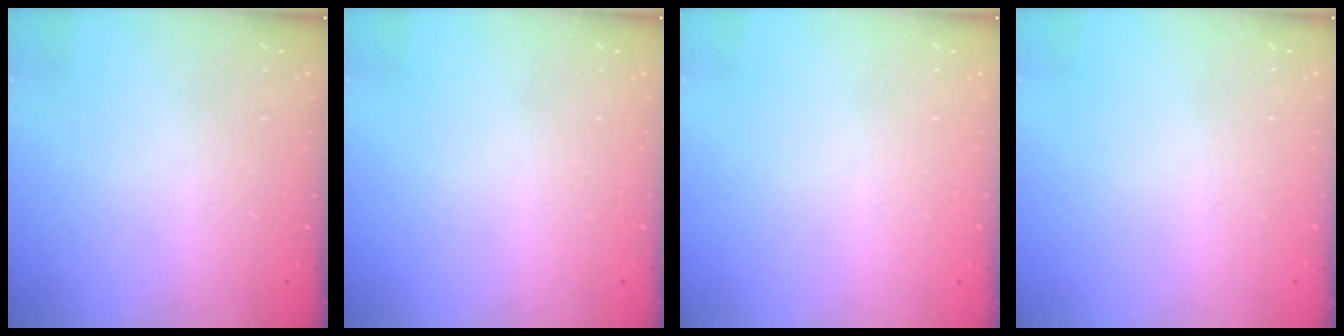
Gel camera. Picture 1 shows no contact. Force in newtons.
{"total": 0.0}
{"total": 0.0}
{"total": 0.0}